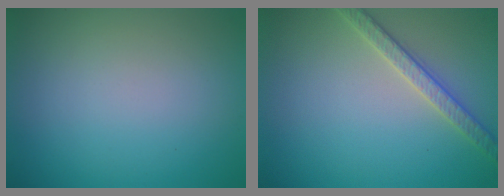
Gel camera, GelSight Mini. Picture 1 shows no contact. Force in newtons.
{"total": 2.7, "press": 2.7, "slide": 0.1}